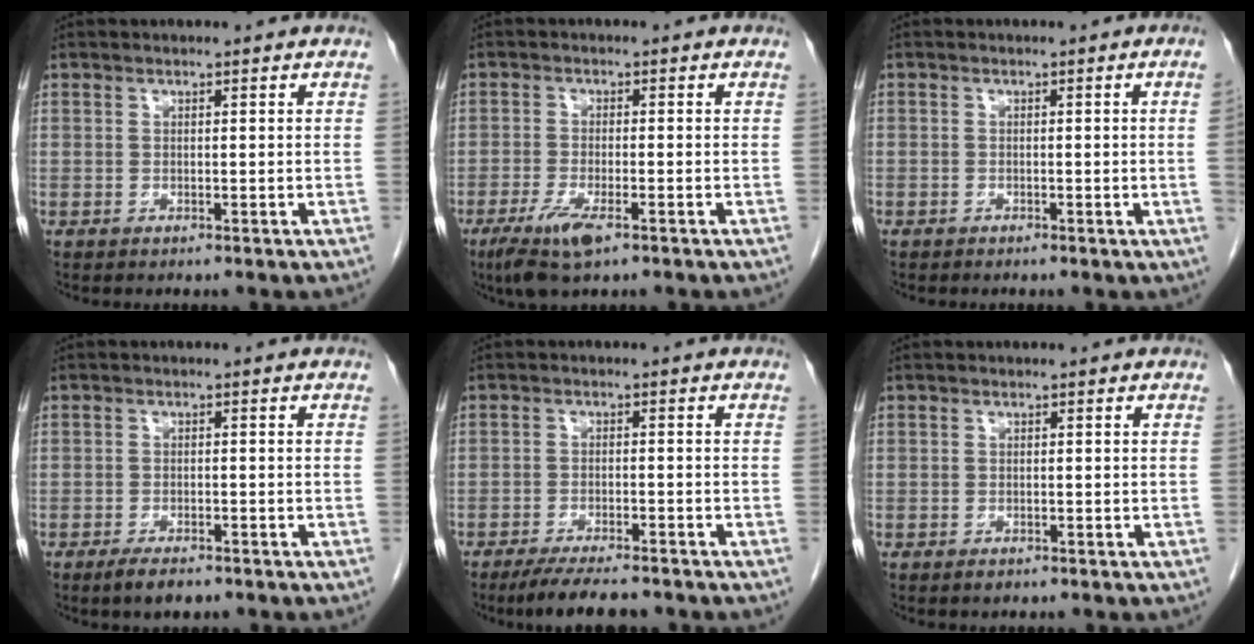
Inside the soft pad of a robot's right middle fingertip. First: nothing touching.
{"total": 5.9, "force": [-3.6, 1.2, 4.6], "torque": [-0.096, -0.015, -0.062]}
{"total": 1.4, "force": [-0.4, -0.4, 1.2], "torque": [-0.015, 0.000, -0.009]}
{"total": 3.2, "force": [-2.3, 1.0, 2.0], "torque": [-0.038, -0.005, -0.035]}
{"total": 7.7, "force": [-6.6, 1.3, 3.8], "torque": [-0.057, -0.015, -0.104]}
{"total": 0.7, "force": [-0.5, 0.3, 0.4], "torque": [-0.006, -0.001, -0.004]}